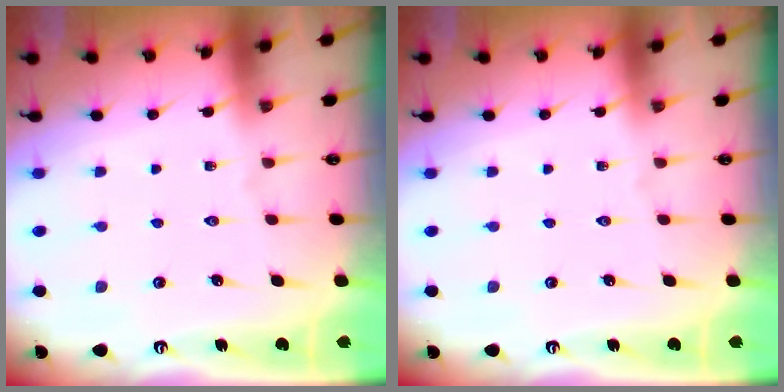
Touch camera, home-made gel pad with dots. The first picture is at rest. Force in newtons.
{"total": 0.0}